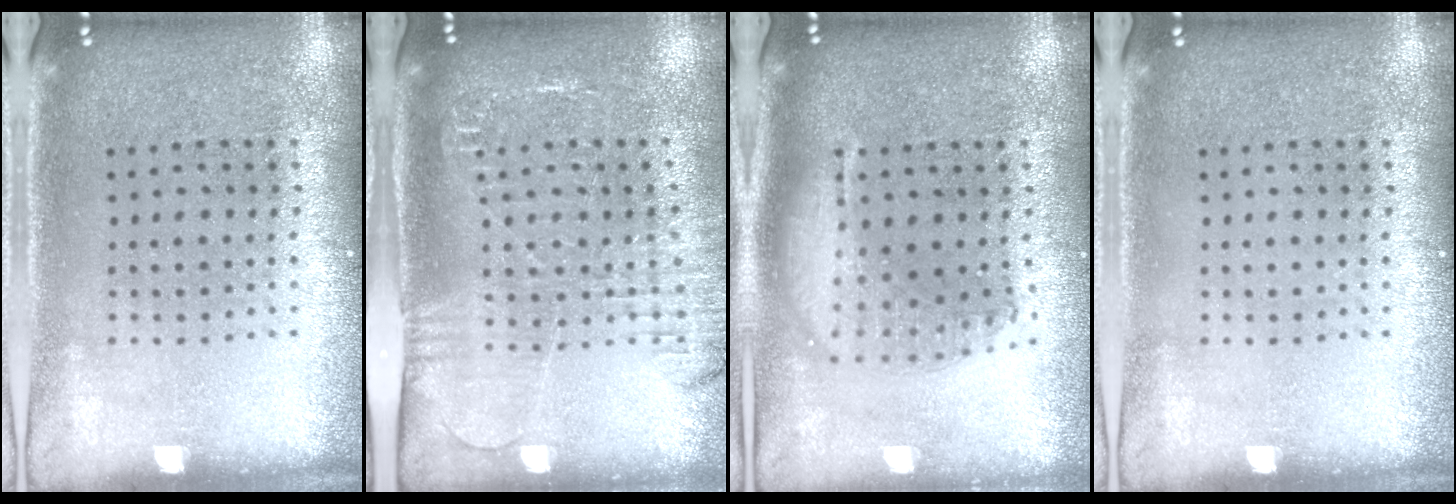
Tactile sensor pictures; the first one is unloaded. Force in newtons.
{"total": 1.9, "press": 1.9, "slide": 0.3}
{"total": 1.8, "press": 1.5, "slide": 0.9}
{"total": 0.0}